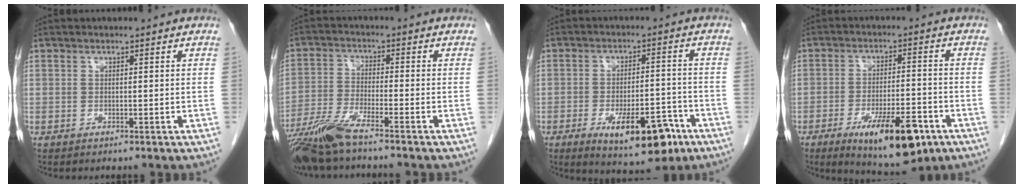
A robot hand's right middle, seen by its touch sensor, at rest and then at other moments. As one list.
[{"total": 7.9, "force": [-6.3, 0.1, 4.7], "torque": [-0.099, -0.026, -0.125]}, {"total": 11.3, "force": [-5.9, 3.9, 8.8], "torque": [-0.128, -0.003, -0.080]}, {"total": 12.8, "force": [-6.7, 3.4, 10.3], "torque": [-0.157, -0.013, -0.096]}]